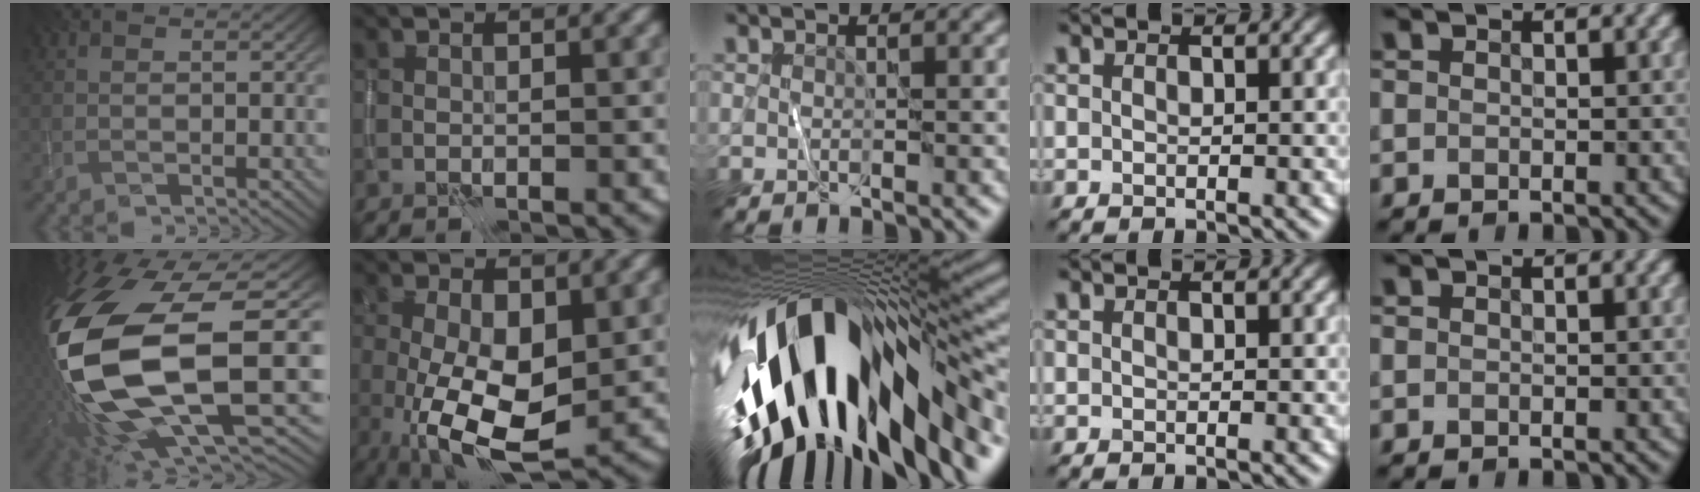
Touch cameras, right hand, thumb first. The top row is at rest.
{"thumb": {"total": 20.0, "force": [-2.6, 8.0, 18.1], "torque": [-0.404, -0.066, -0.021]}, "index": {"total": 8.8, "force": [-1.8, 4.1, 7.6], "torque": [-0.151, -0.014, -0.031]}, "middle": {"total": 18.2, "force": [-4.0, 9.0, 15.3], "torque": [-0.282, -0.039, -0.050]}}